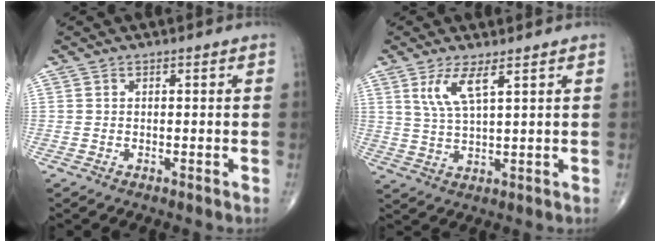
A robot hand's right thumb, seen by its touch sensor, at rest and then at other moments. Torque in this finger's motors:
{"motor_torque": [-0.37, 0.51, 0.16, -0.06, -0.02]}